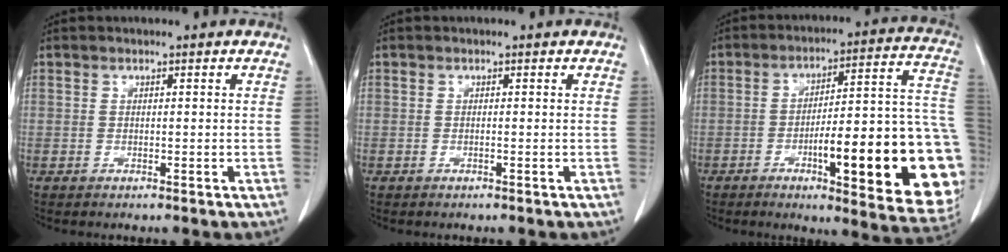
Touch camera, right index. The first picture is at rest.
{"total": 0.0}
{"total": 24.9, "force": [-6.6, 4.5, 23.6], "torque": [-0.224, 0.022, -0.075]}